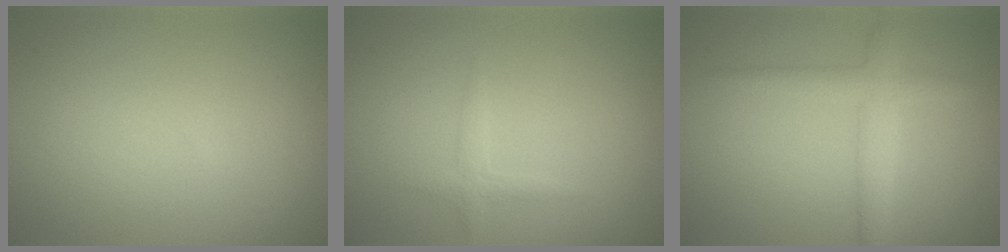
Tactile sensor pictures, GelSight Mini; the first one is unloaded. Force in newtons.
{"total": 1.1, "press": 1.1, "slide": 0.1}
{"total": 2.9, "press": 2.9, "slide": 0.1}